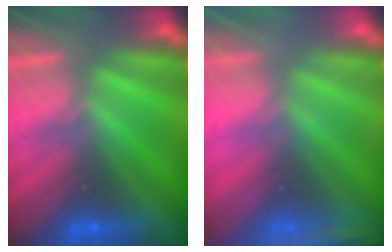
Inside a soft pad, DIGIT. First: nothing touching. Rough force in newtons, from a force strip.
{"total": 2.7}